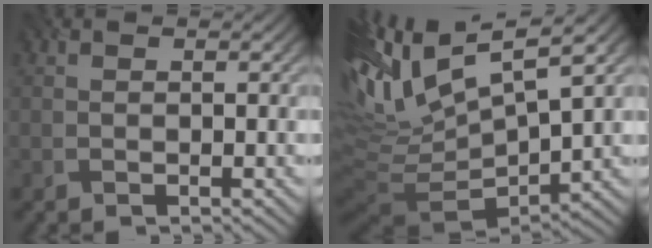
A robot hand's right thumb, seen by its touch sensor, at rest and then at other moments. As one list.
[{"total": 15.2, "force": [5.3, 5.6, 13.0], "torque": [-0.272, 0.008, 0.125]}]